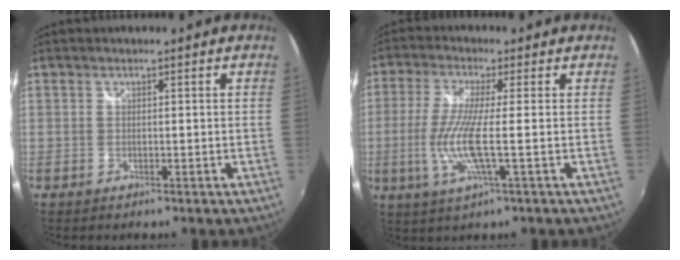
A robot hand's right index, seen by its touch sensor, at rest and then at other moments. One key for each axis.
{"total": 9.0, "fx": -1.5, "fy": 0.3, "fz": 8.9, "tx": -0.189, "ty": -0.011, "tz": -0.029}